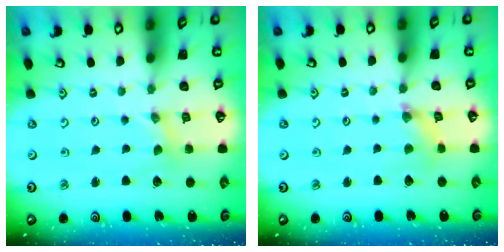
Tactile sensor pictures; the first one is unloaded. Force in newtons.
{"total": 2.1, "press": 2.1, "slide": 0.4}